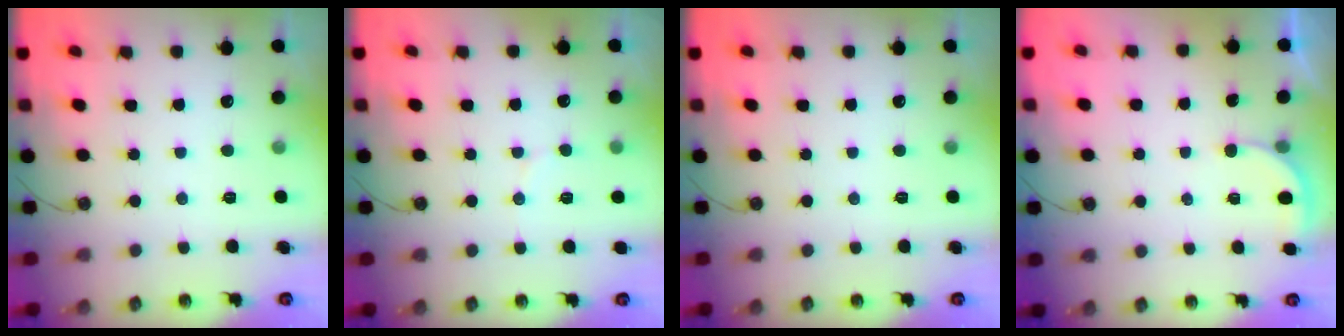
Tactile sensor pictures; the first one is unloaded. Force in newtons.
{"total": 5.0, "press": 4.9, "slide": 0.9}
{"total": 0.0}
{"total": 2.0, "press": 2.0, "slide": 0.1}